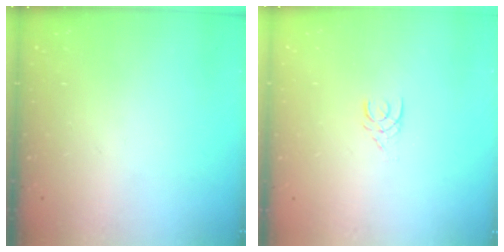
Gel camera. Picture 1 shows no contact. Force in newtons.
{"total": 2.4, "press": 2.4, "slide": 0.2}